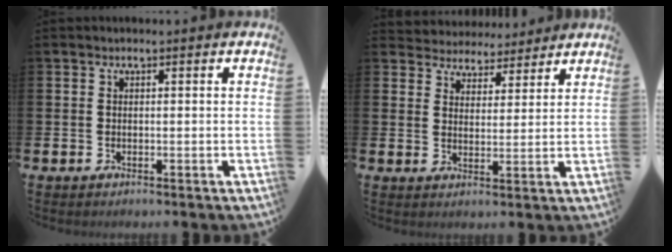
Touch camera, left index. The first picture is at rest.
{"total": 4.2, "force": [4.0, 1.3, -0.8], "torque": [-0.012, -0.026, 0.070]}